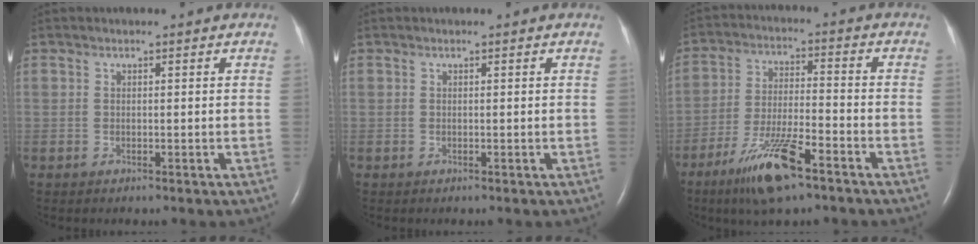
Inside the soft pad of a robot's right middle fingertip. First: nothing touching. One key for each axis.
{"total": 0.0}
{"total": 11.2, "fx": -7.1, "fy": 1.7, "fz": 8.6, "tx": -0.172, "ty": -0.021, "tz": -0.126}